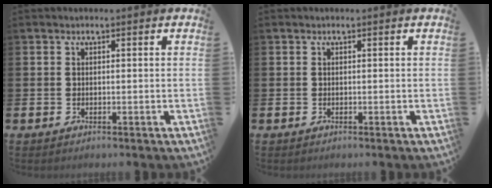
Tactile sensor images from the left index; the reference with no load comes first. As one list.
[{"total": 0.0}]